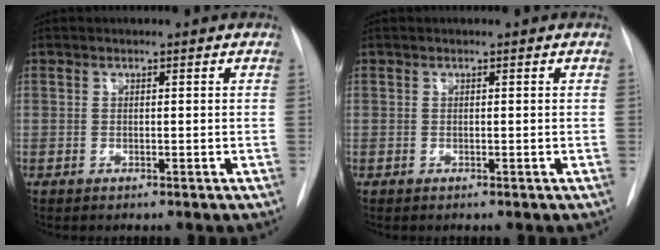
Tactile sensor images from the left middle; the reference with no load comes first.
{"total": 0.0}